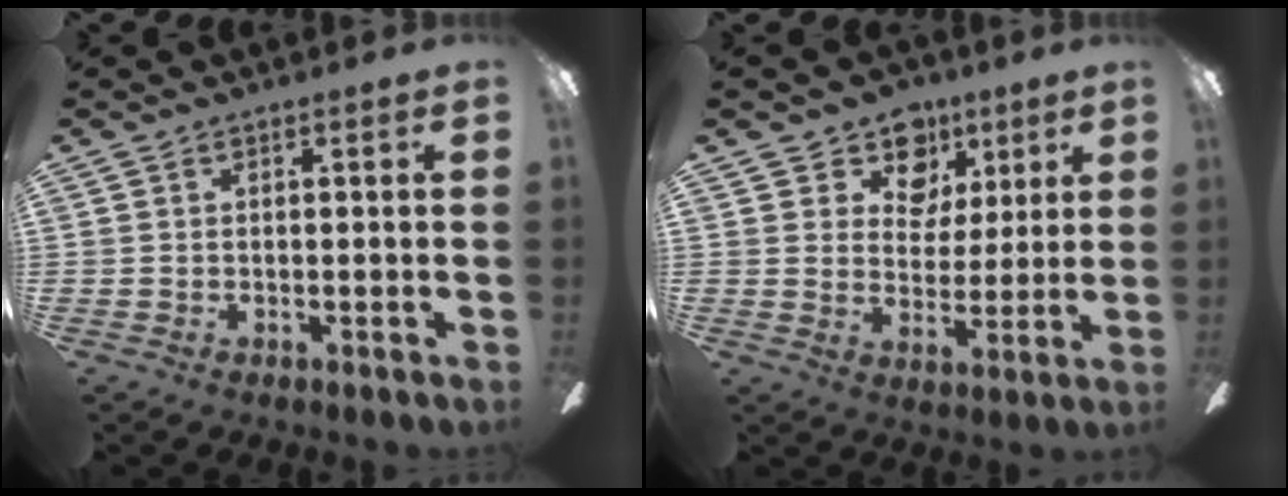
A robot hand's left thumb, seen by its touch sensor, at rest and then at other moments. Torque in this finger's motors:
{"motor_torque": [0.60, 0.09, -0.06, -0.17, -0.08]}